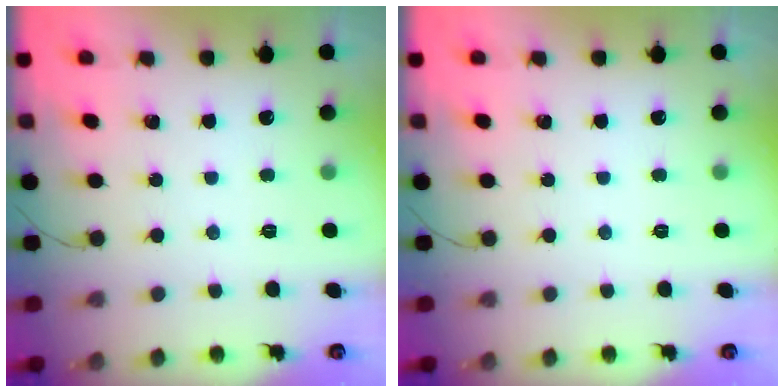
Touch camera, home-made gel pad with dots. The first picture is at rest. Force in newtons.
{"total": 0.0}